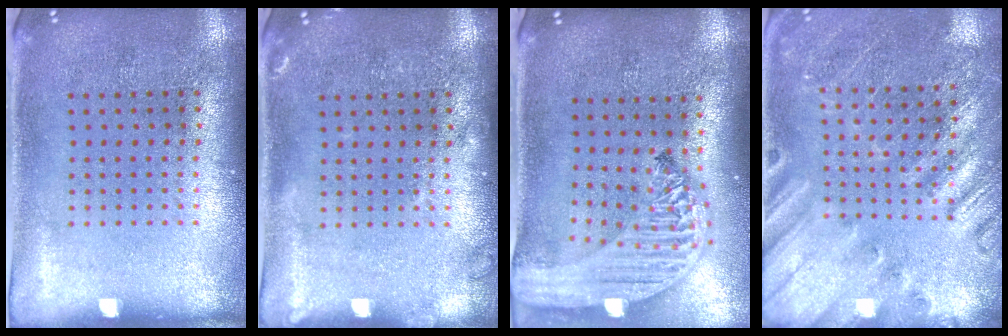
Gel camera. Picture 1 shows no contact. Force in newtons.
{"total": 1.2, "press": 1.1, "slide": 0.2}
{"total": 2.9, "press": 2.2, "slide": 1.8}
{"total": 2.4, "press": 2.4, "slide": 0.5}